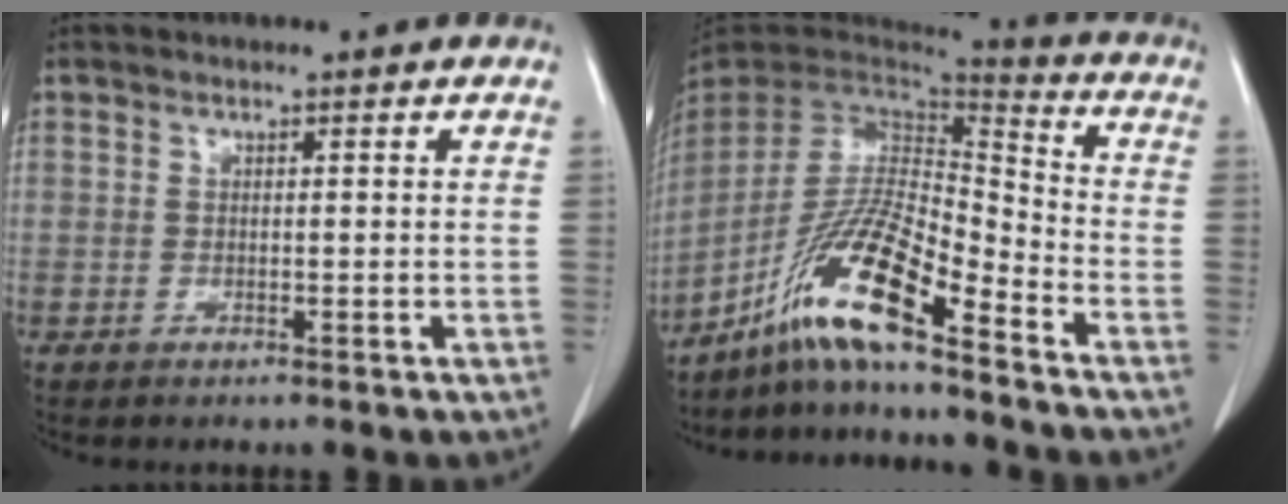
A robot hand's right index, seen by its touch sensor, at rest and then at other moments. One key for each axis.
{"total": 14.0, "fx": -9.3, "fy": 1.1, "fz": 10.4, "tx": -0.200, "ty": -0.003, "tz": -0.175}